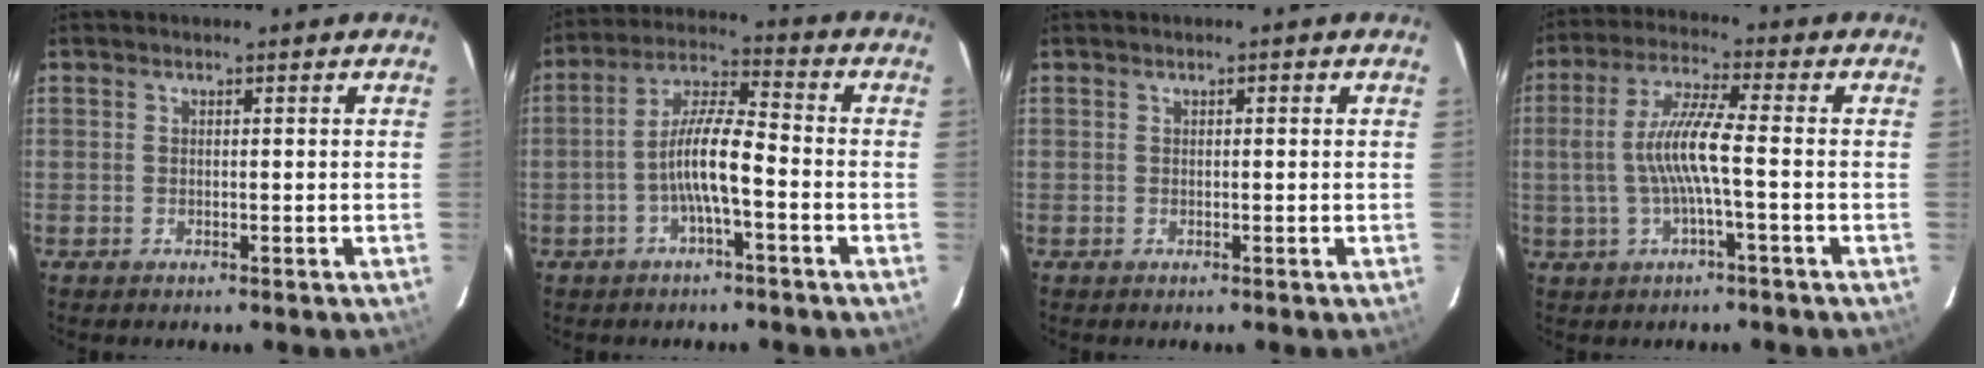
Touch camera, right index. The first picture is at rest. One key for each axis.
{"total": 8.1, "fx": -2.9, "fy": 1.3, "fz": 7.5, "tx": -0.156, "ty": 0.011, "tz": -0.054}
{"total": 0.5, "fx": 0.1, "fy": 0.3, "fz": 0.4, "tx": -0.004, "ty": 0.005, "tz": -0.001}
{"total": 8.8, "fx": -1.3, "fy": 0.6, "fz": 8.7, "tx": -0.182, "ty": 0.005, "tz": -0.020}